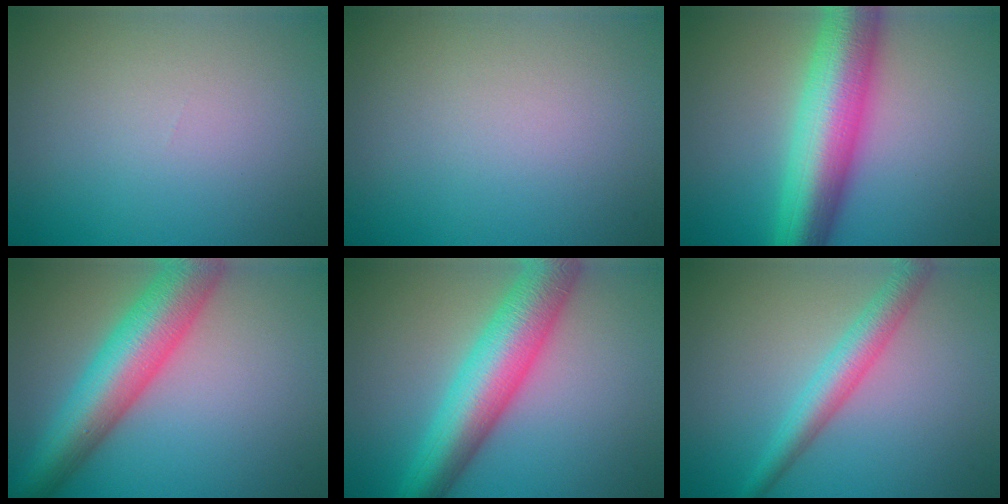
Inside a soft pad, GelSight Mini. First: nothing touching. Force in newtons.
{"total": 0.0}
{"total": 9.6, "press": 9.6, "slide": 0.2}
{"total": 9.0, "press": 9.0, "slide": 0.3}
{"total": 8.5, "press": 8.5, "slide": 0.1}
{"total": 3.6, "press": 3.6, "slide": 0.1}